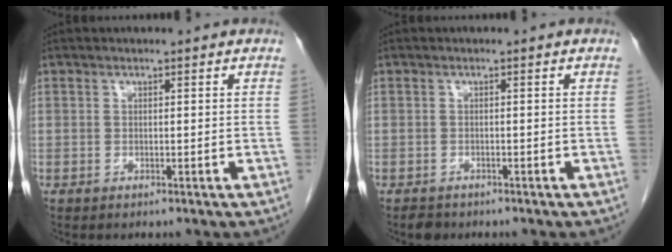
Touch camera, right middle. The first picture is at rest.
{"total": 1.6, "force": [-1.3, 0.8, 0.4], "torque": [-0.013, -0.001, -0.019]}